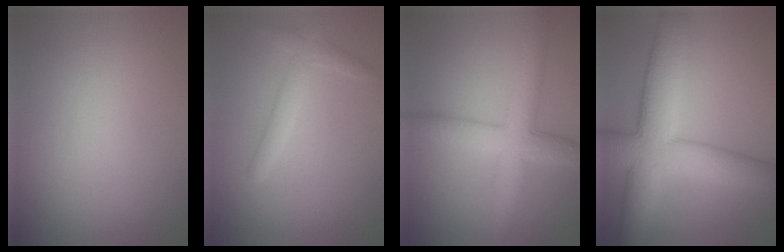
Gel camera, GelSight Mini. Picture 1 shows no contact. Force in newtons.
{"total": 2.1, "press": 2.1, "slide": 0.1}
{"total": 5.5, "press": 5.5, "slide": 0.0}
{"total": 8.8, "press": 8.7, "slide": 0.4}